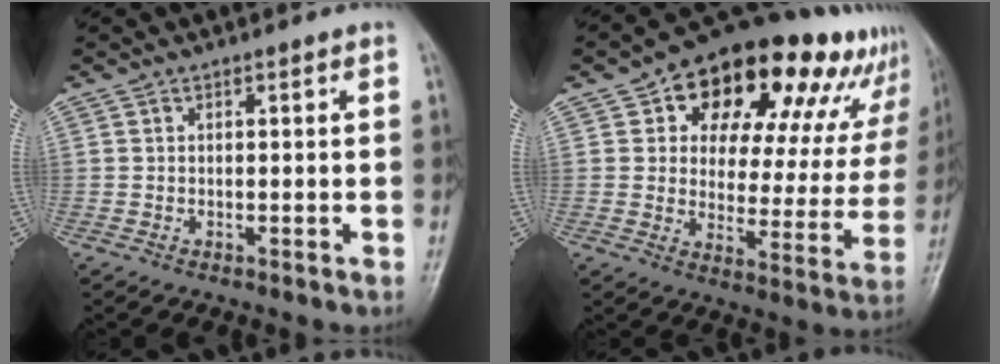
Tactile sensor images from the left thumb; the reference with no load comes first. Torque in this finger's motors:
{"motor_torque": [0.71, 0.77, 1.48, -1.28, 0.13]}